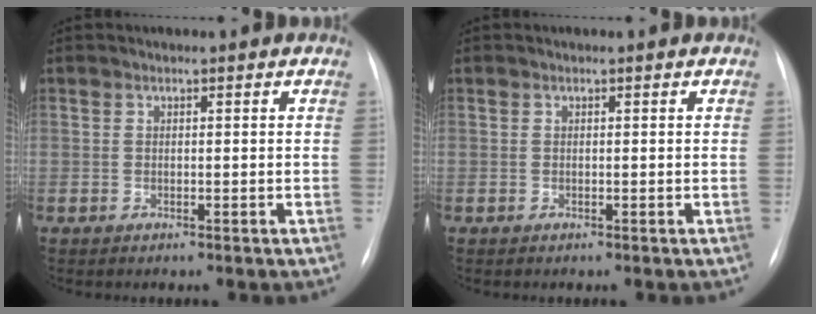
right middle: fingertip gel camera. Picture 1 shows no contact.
{"total": 0.0}